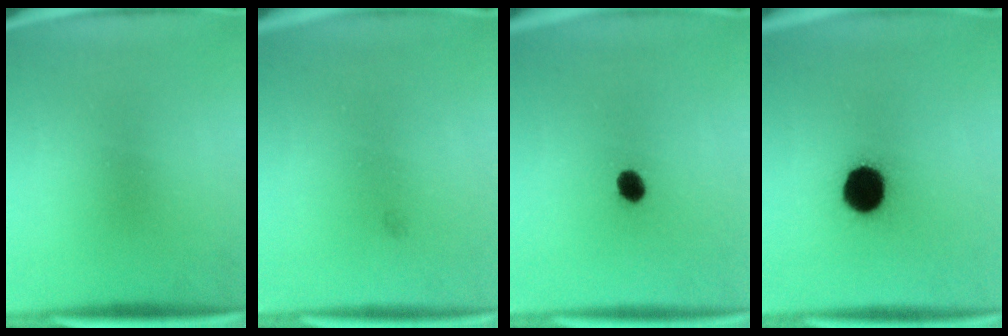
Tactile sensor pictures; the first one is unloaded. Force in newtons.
{"total": 0.6}
{"total": 3.2}
{"total": 12.4}